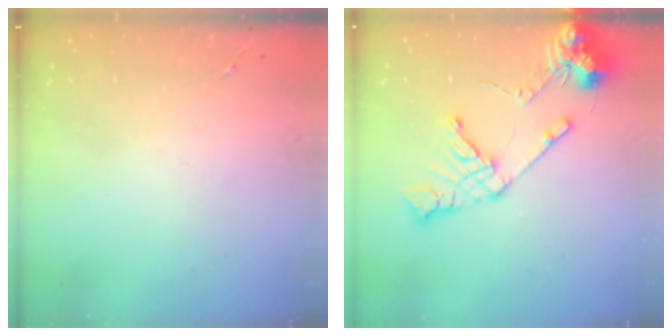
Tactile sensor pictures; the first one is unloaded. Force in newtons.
{"total": 15.5, "press": 15.3, "slide": 2.3}